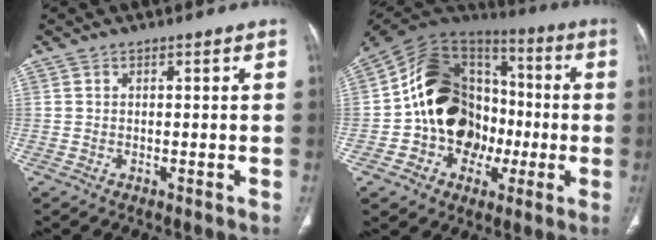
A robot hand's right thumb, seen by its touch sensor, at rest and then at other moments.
{"total": 21.5, "force": [-2.6, 17.0, 12.9], "torque": [-0.172, 0.046, -0.043]}